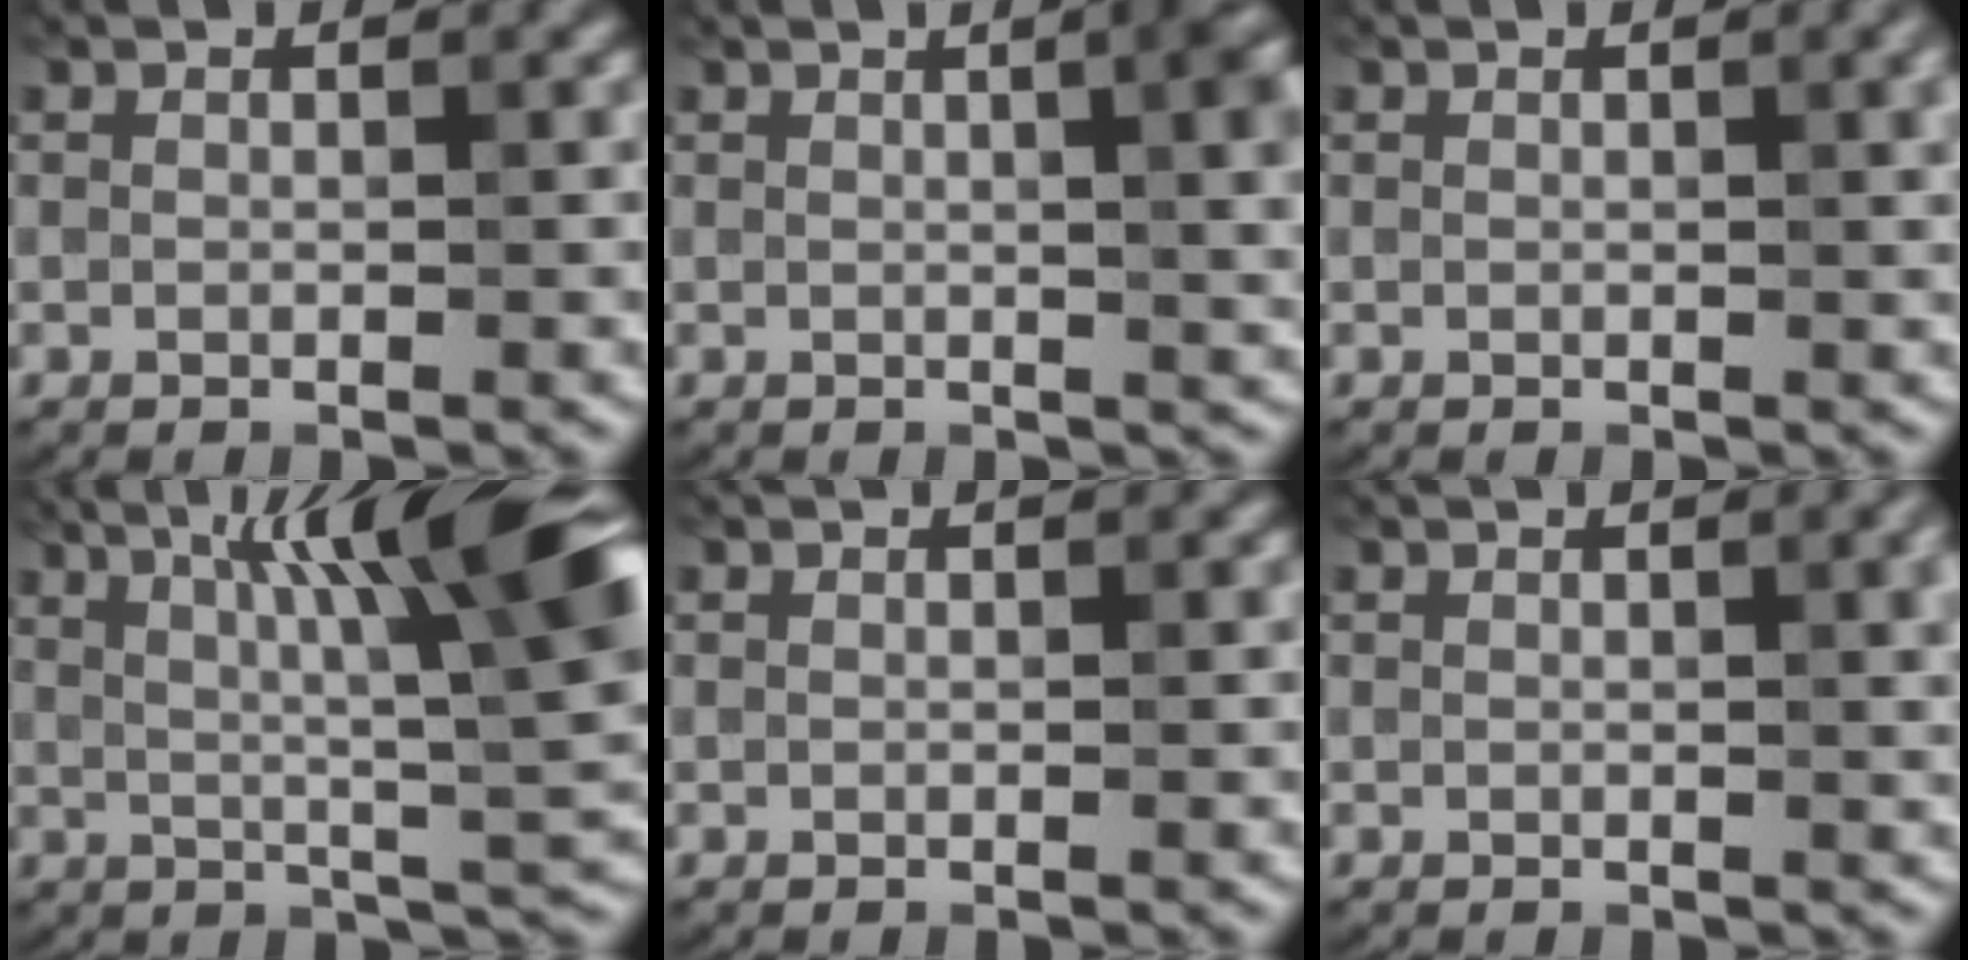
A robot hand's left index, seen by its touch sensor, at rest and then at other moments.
{"total": 8.4, "force": [1.9, 3.7, 7.3], "torque": [-0.038, 0.022, 0.019]}
{"total": 1.9, "force": [0.6, 0.6, 1.7], "torque": [-0.016, 0.005, 0.008]}
{"total": 12.3, "force": [4.1, 1.9, 11.4], "torque": [-0.162, 0.016, 0.068]}
{"total": 0.0}
{"total": 2.6, "force": [0.7, 0.9, 2.4], "torque": [-0.021, 0.006, 0.007]}